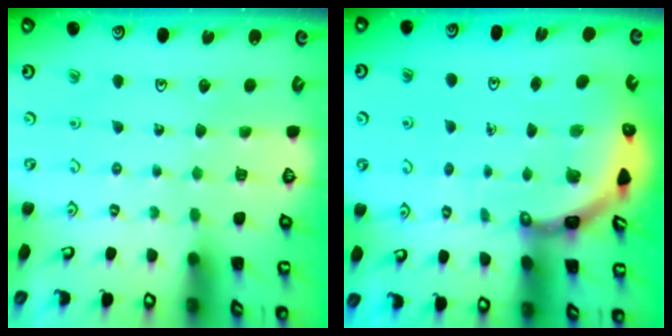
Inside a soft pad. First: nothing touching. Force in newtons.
{"total": 4.8, "press": 4.7, "slide": 0.5}